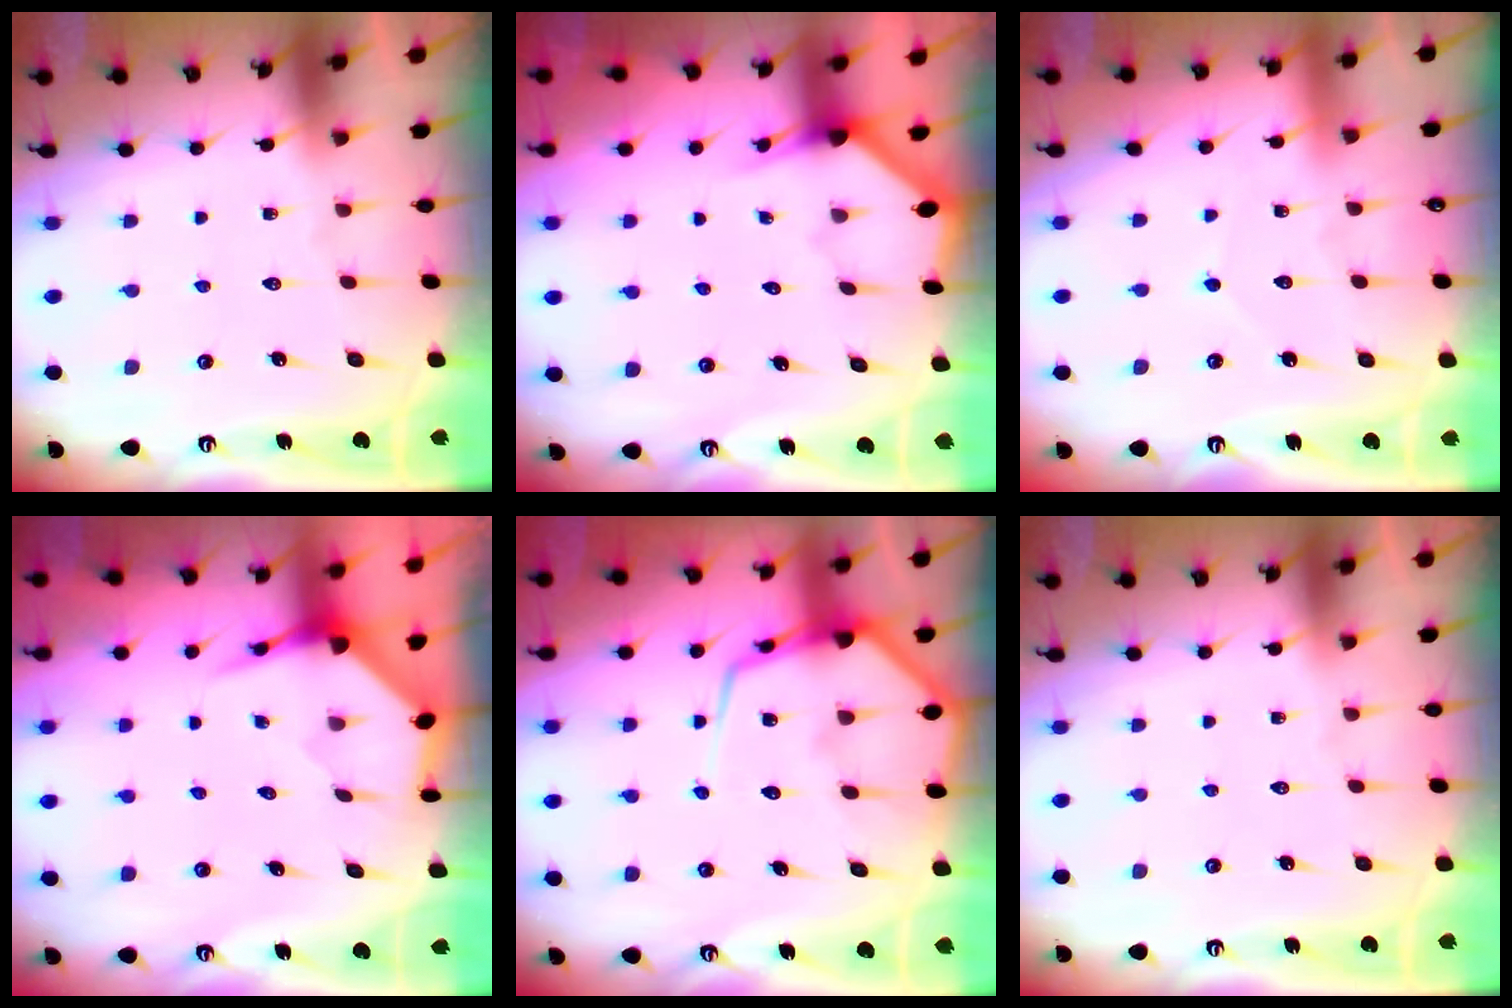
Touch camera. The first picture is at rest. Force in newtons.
{"total": 2.9, "press": 2.9, "slide": 0.2}
{"total": 4.1, "press": 4.1, "slide": 0.5}
{"total": 4.0, "press": 3.9, "slide": 0.4}
{"total": 12.7, "press": 12.7, "slide": 1.3}
{"total": 0.0}